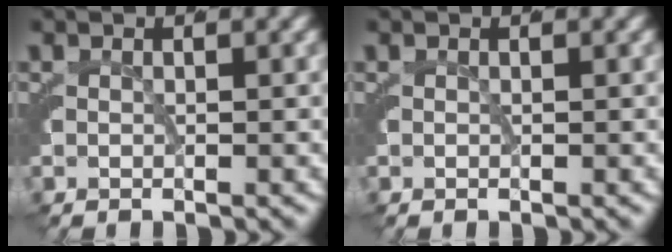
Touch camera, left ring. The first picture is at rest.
{"total": 0.0}